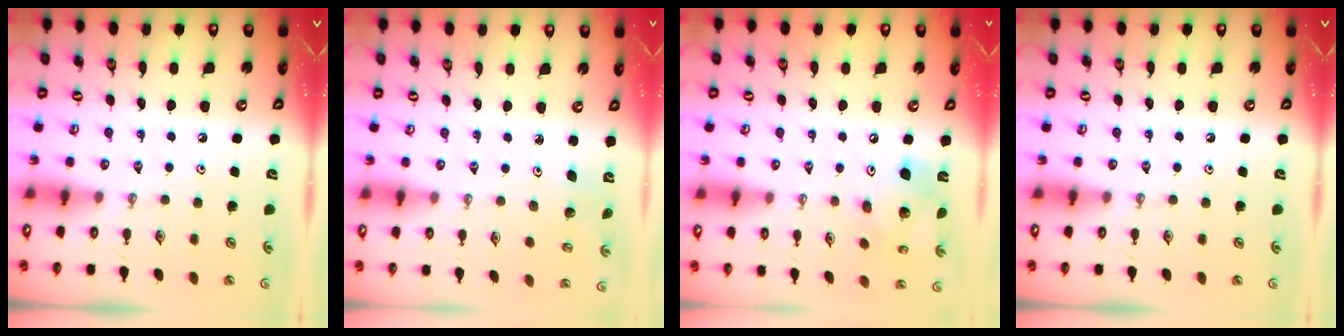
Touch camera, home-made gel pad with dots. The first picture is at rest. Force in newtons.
{"total": 1.4, "press": 1.4, "slide": 0.1}
{"total": 15.6, "press": 15.4, "slide": 2.5}
{"total": 0.0}